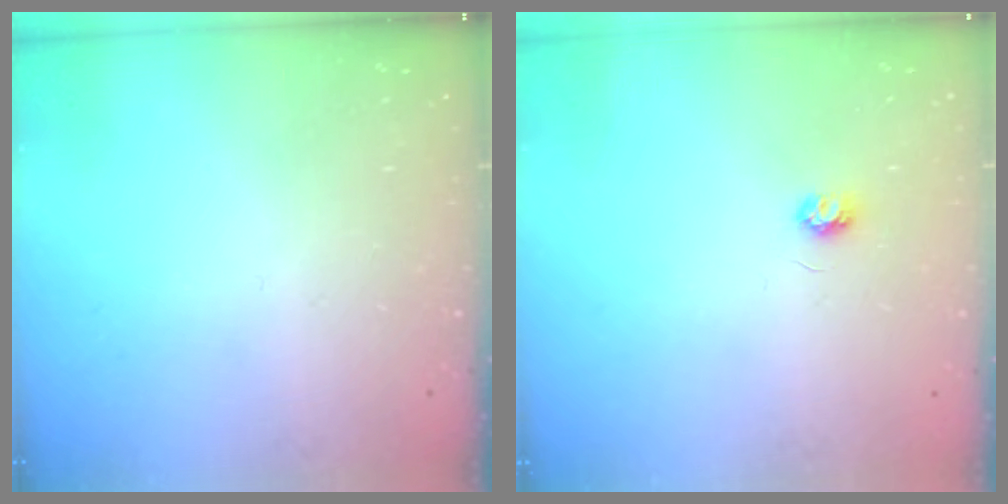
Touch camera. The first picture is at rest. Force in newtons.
{"total": 3.2, "press": 3.2, "slide": 0.3}